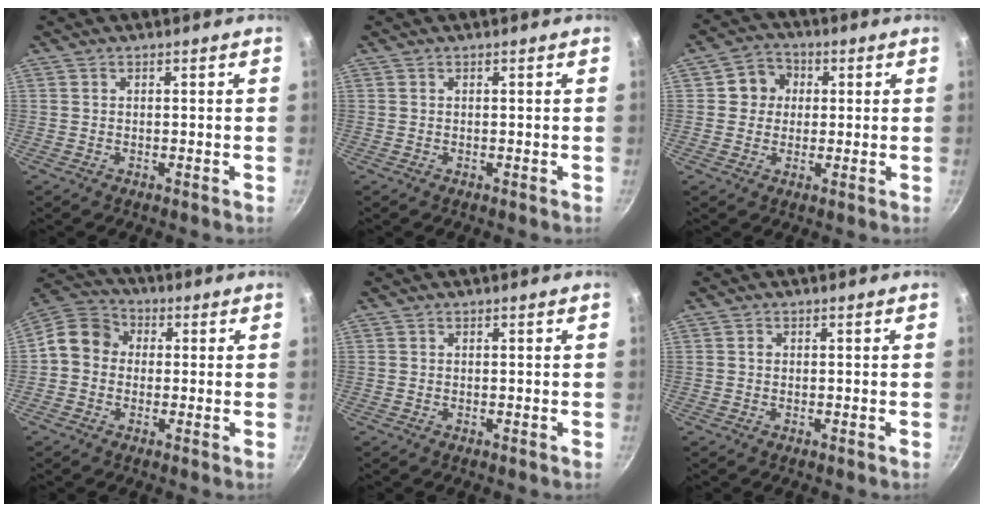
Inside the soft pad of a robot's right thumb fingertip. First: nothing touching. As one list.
[{"total": 0.0}, {"total": 6.2, "force": [1.1, 5.7, 2.2], "torque": [0.006, 0.009, 0.006]}, {"total": 9.2, "force": [0.1, 8.0, 4.6], "torque": [-0.058, 0.027, -0.025]}, {"total": 0.0}, {"total": 0.7, "force": [0.1, 0.6, 0.3], "torque": [-0.003, 0.004, 0.000]}]